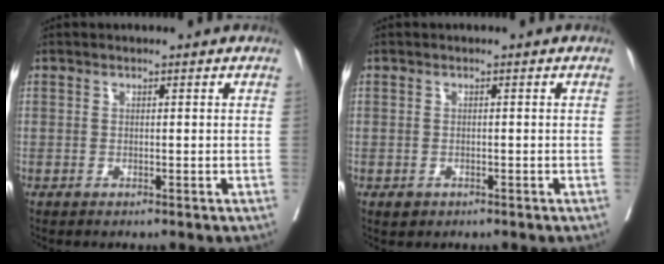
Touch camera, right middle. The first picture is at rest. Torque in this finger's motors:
{"motor_torque": [0.38, -0.11, 0.04, 0.01]}